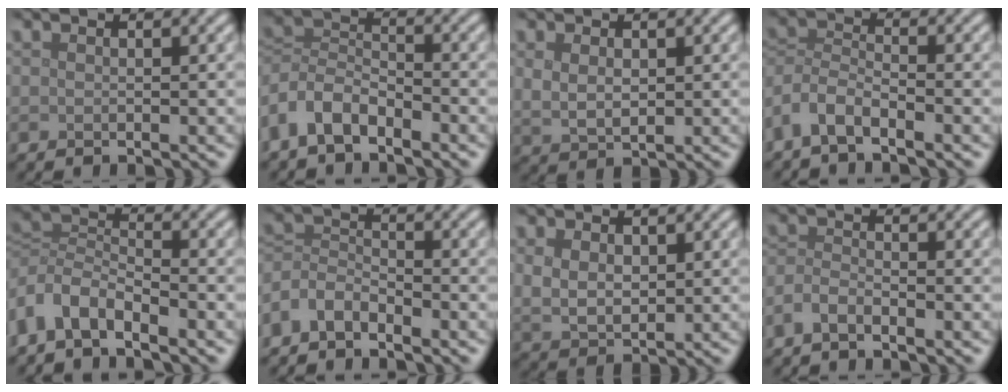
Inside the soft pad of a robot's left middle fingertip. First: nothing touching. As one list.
[{"total": 5.0, "force": [-3.0, 2.8, 2.8], "torque": [-0.055, 0.002, -0.074]}, {"total": 2.5, "force": [0.7, 1.6, 1.8], "torque": [-0.043, -0.004, 0.019]}, {"total": 3.7, "force": [-2.9, 1.3, 1.9], "torque": [-0.042, -0.001, -0.071]}, {"total": 4.7, "force": [-3.1, 2.4, 2.6], "torque": [-0.050, -0.001, -0.074]}, {"total": 3.4, "force": [-2.8, 1.6, 1.3], "torque": [-0.028, 0.004, -0.068]}, {"total": 3.4, "force": [0.9, 2.4, 2.3], "torque": [-0.054, -0.006, 0.022]}, {"total": 2.0, "force": [-1.6, 0.6, 1.1], "torque": [-0.026, 0.001, -0.040]}]